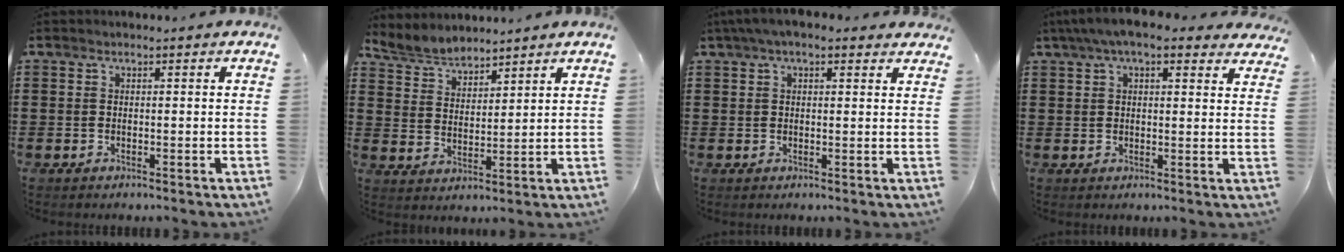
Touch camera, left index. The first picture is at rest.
{"total": 4.6, "force": [4.5, 1.0, 0.5], "torque": [-0.030, -0.012, 0.081]}
{"total": 3.6, "force": [2.4, 1.2, 2.3], "torque": [-0.052, 0.007, 0.043]}
{"total": 5.9, "force": [4.5, 1.4, 3.5], "torque": [-0.080, -0.001, 0.082]}